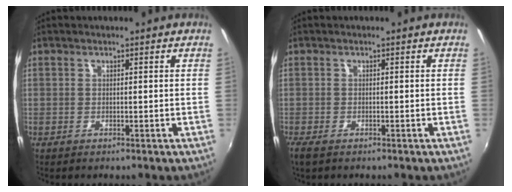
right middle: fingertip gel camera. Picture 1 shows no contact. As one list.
[{"total": 2.8, "force": [-2.0, 0.8, 1.7], "torque": [-0.034, -0.016, -0.029]}]